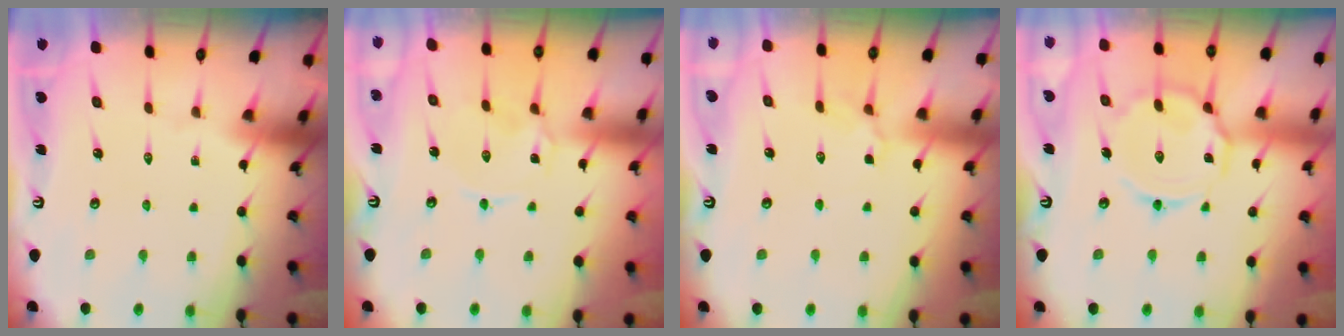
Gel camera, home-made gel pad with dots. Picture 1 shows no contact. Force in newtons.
{"total": 0.8, "press": 0.8, "slide": 0.2}
{"total": 3.0, "press": 2.9, "slide": 0.7}
{"total": 13.0, "press": 12.9, "slide": 1.0}